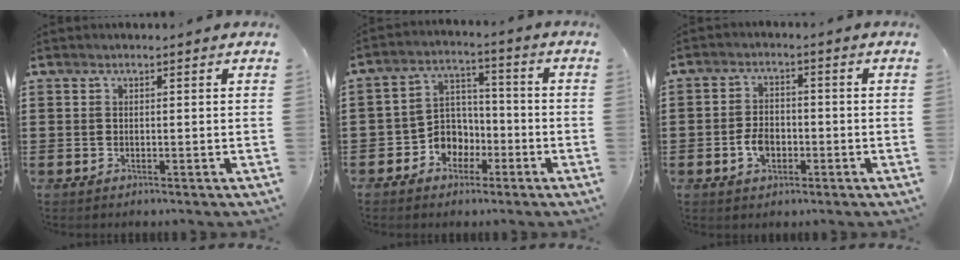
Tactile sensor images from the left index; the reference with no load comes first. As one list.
[{"total": 6.1, "force": [-2.8, 5.2, 1.5], "torque": [-0.046, 0.014, -0.056]}, {"total": 4.2, "force": [-1.5, 2.8, 2.8], "torque": [-0.067, -0.001, -0.031]}]